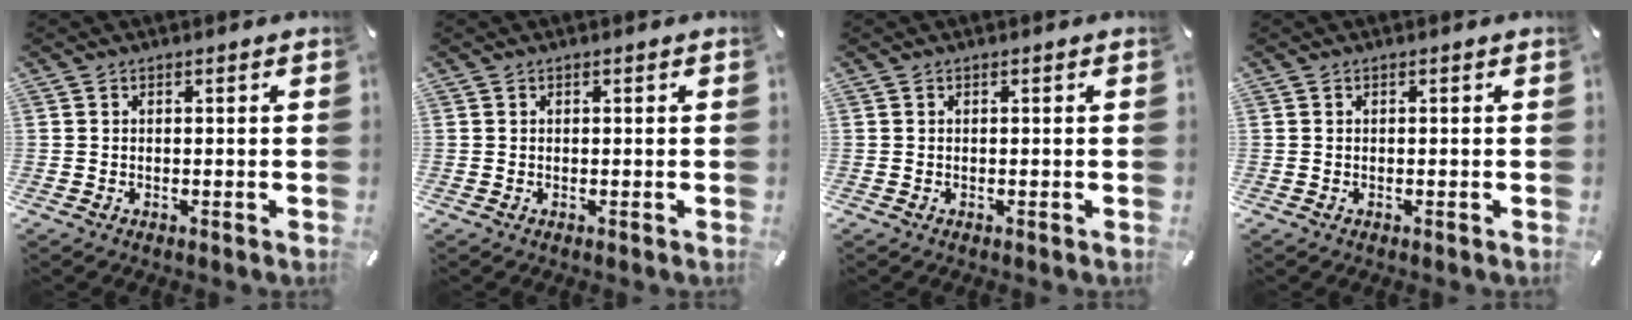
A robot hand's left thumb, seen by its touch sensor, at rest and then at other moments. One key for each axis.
{"total": 0.0}
{"total": 0.0}
{"total": 0.0}